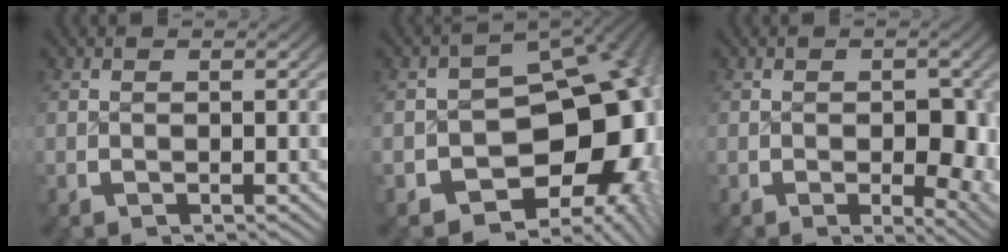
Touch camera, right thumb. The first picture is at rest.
{"total": 19.0, "force": [-2.2, 13.3, 13.4], "torque": [-0.190, -0.045, -0.029]}
{"total": 5.6, "force": [-0.9, 3.1, 4.5], "torque": [-0.064, -0.030, -0.001]}